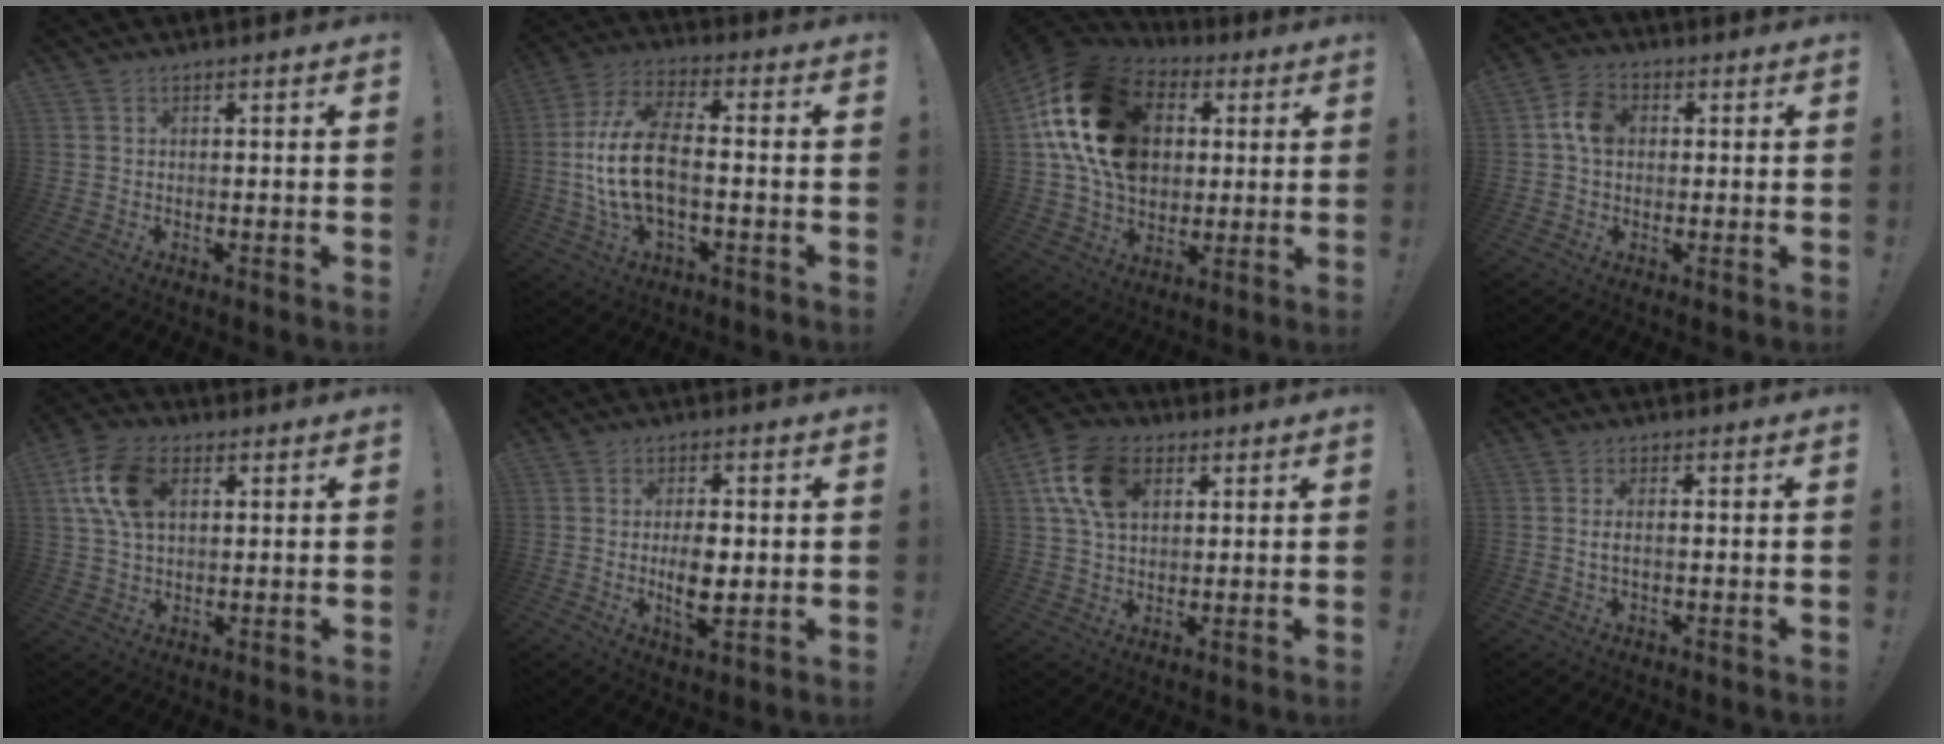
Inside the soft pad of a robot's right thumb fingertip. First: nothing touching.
{"total": 15.5, "force": [-2.0, 7.6, 13.4], "torque": [-0.264, 0.006, -0.034]}
{"total": 23.6, "force": [5.7, 17.4, 14.9], "torque": [-0.253, -0.008, 0.117]}
{"total": 7.8, "force": [0.7, 5.8, 5.3], "torque": [-0.088, 0.015, 0.015]}
{"total": 13.3, "force": [4.0, 8.4, 9.5], "torque": [-0.183, 0.008, 0.077]}
{"total": 8.1, "force": [-0.5, 3.4, 7.3], "torque": [-0.122, -0.010, -0.011]}
{"total": 13.9, "force": [4.9, 9.2, 9.1], "torque": [-0.153, 0.005, 0.096]}
{"total": 2.7, "force": [-0.3, 0.7, 2.6], "torque": [-0.047, -0.002, -0.009]}